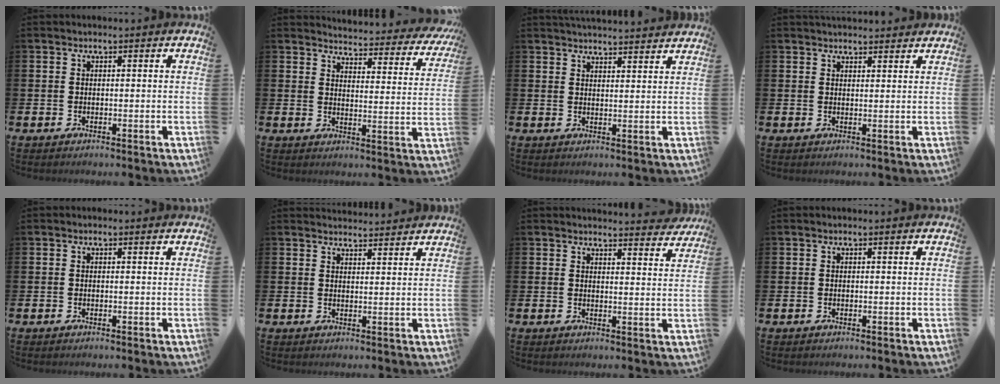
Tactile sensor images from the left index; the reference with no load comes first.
{"total": 3.6, "force": [3.5, 0.5, 0.5], "torque": [-0.018, -0.039, 0.053]}
{"total": 3.4, "force": [3.4, 0.0, 0.0], "torque": [-0.007, -0.018, 0.062]}
{"total": 2.3, "force": [2.2, 0.5, 0.1], "torque": [0.002, -0.011, 0.039]}
{"total": 0.0}
{"total": 2.7, "force": [2.7, 0.3, 0.0], "torque": [0.002, -0.019, 0.048]}
{"total": 3.5, "force": [3.5, 0.0, 0.0], "torque": [0.009, -0.028, 0.060]}
{"total": 0.0}